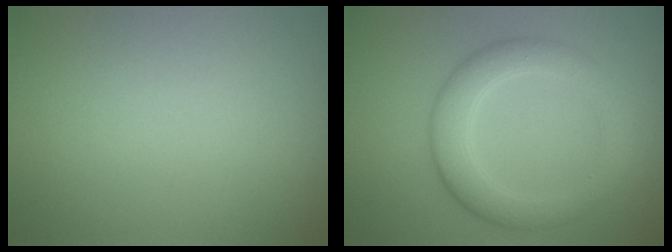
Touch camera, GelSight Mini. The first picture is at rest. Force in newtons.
{"total": 4.5, "press": 4.4, "slide": 0.4}